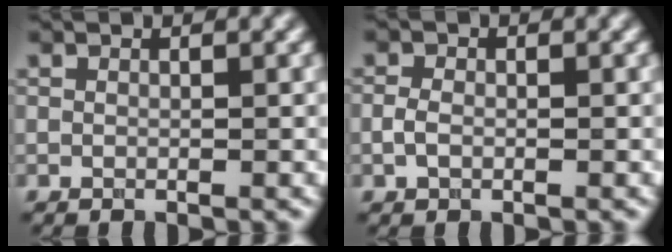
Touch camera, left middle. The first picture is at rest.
{"total": 1.3, "force": [-0.5, 0.9, 0.8], "torque": [-0.020, 0.004, -0.007]}